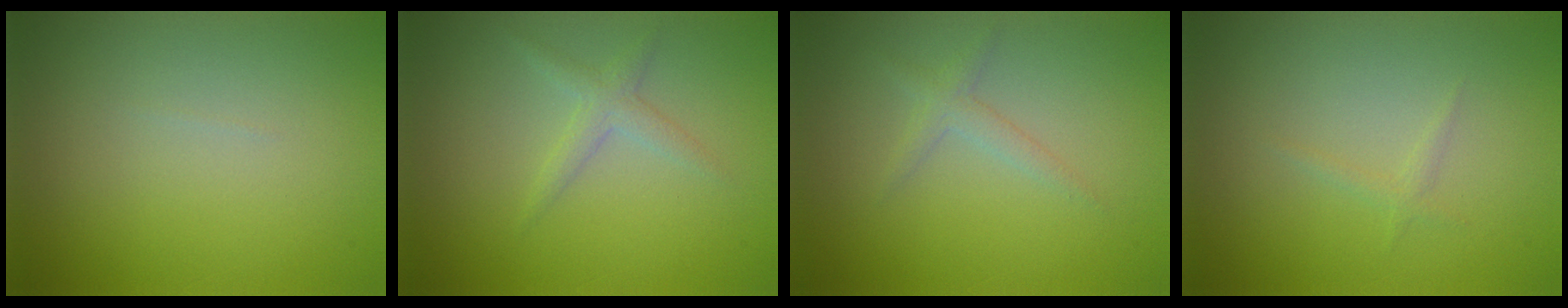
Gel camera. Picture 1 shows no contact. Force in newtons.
{"total": 1.6, "press": 1.6, "slide": 0.0}
{"total": 1.4, "press": 1.4, "slide": 0.1}
{"total": 0.7, "press": 0.7, "slide": 0.1}